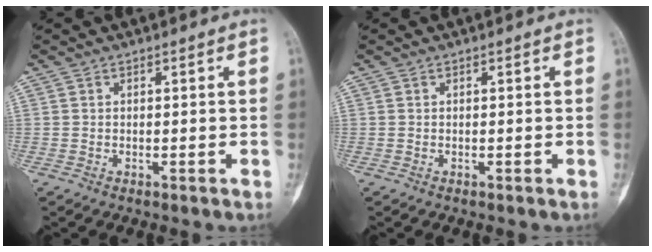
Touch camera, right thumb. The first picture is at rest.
{"total": 0.0}